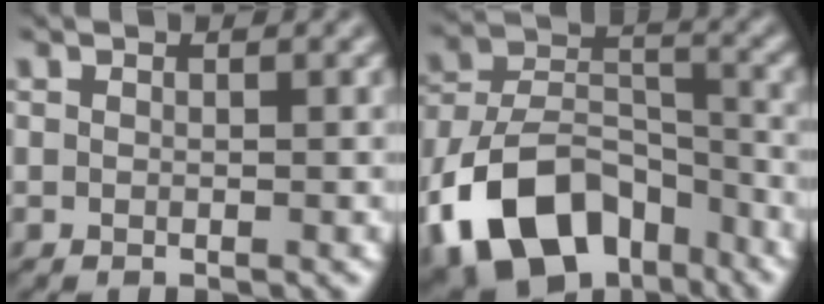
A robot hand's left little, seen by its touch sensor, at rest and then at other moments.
{"total": 12.3, "force": [-7.1, 7.3, 6.9], "torque": [-0.134, 0.007, -0.137]}